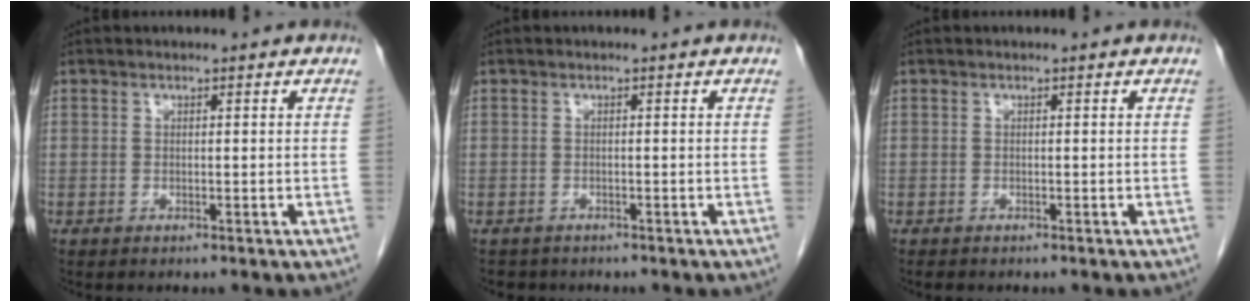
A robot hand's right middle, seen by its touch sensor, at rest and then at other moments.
{"total": 2.0, "force": [-1.7, 1.1, 0.0], "torque": [-0.005, 0.001, -0.026]}
{"total": 0.5, "force": [-0.5, 0.2, 0.2], "torque": [-0.006, 0.000, -0.008]}